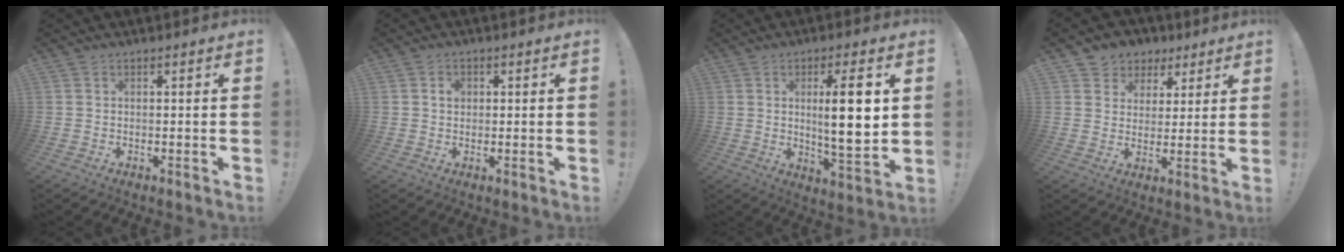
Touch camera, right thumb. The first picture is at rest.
{"total": 2.4, "force": [0.5, 1.9, 1.3], "torque": [-0.009, -0.002, 0.003]}
{"total": 13.1, "force": [2.4, 2.7, 12.6], "torque": [-0.182, -0.011, 0.030]}
{"total": 6.7, "force": [2.8, 6.0, 0.6], "torque": [-0.009, -0.018, 0.058]}